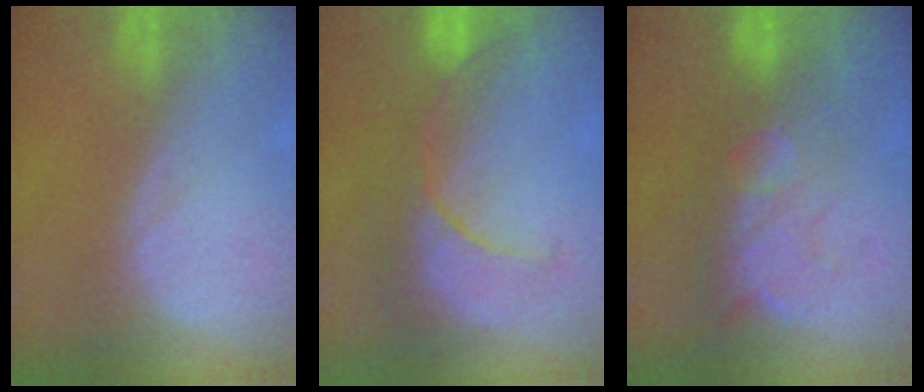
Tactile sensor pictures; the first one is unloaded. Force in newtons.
{"total": 8.7, "press": 8.5, "slide": 2.1}
{"total": 8.1, "press": 7.8, "slide": 2.4}